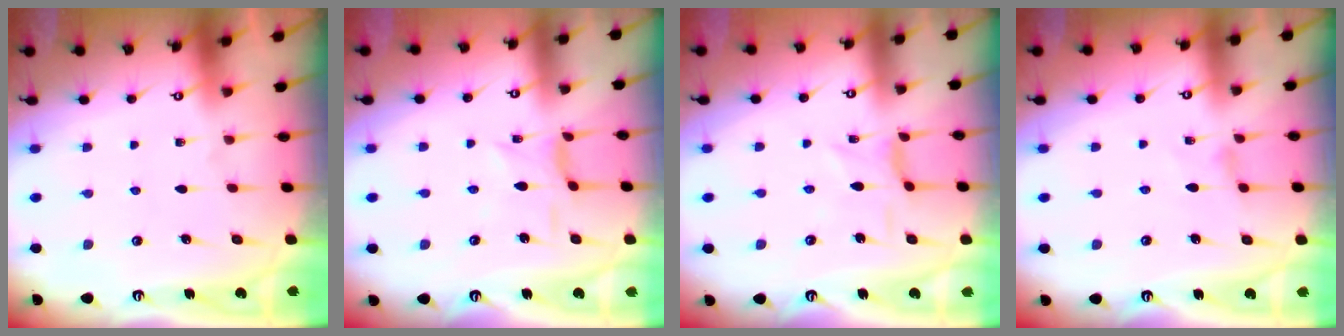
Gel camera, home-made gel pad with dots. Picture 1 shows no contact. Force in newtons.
{"total": 1.5, "press": 1.4, "slide": 0.1}
{"total": 1.0, "press": 0.9, "slide": 0.4}
{"total": 0.6, "press": 0.5, "slide": 0.2}